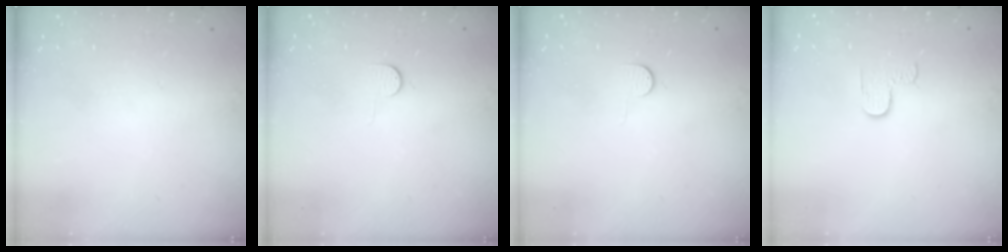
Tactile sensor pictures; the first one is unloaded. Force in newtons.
{"total": 4.9, "press": 4.9, "slide": 0.5}
{"total": 4.9, "press": 4.9, "slide": 0.5}
{"total": 2.7, "press": 2.6, "slide": 0.4}